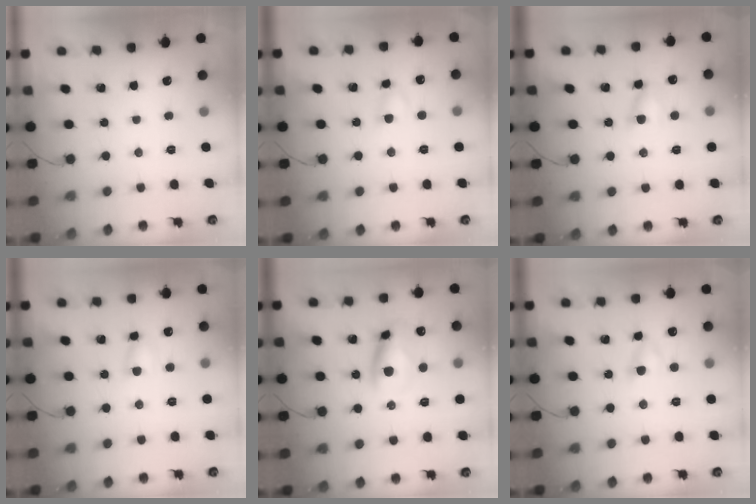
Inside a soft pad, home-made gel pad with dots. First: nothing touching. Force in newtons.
{"total": 3.5, "press": 3.2, "slide": 1.4}
{"total": 5.9, "press": 5.9, "slide": 0.6}
{"total": 4.7, "press": 4.6, "slide": 0.8}
{"total": 9.4, "press": 9.3, "slide": 1.2}
{"total": 3.2, "press": 2.9, "slide": 1.4}